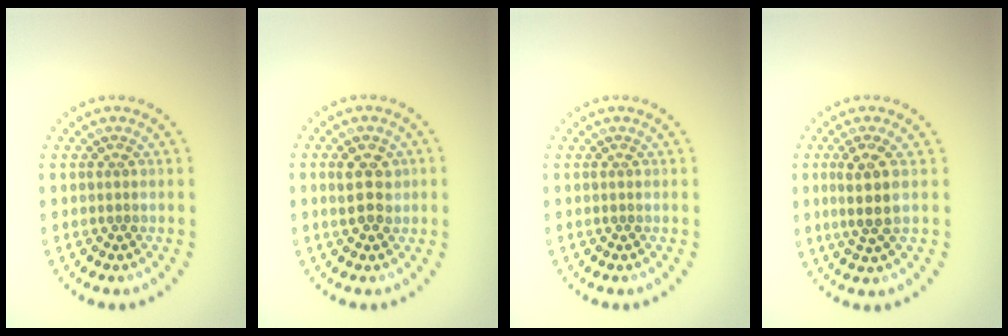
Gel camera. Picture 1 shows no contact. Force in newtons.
{"total": 2.9, "press": 2.8, "slide": 0.3}
{"total": 0.0}
{"total": 3.1, "press": 2.6, "slide": 1.6}